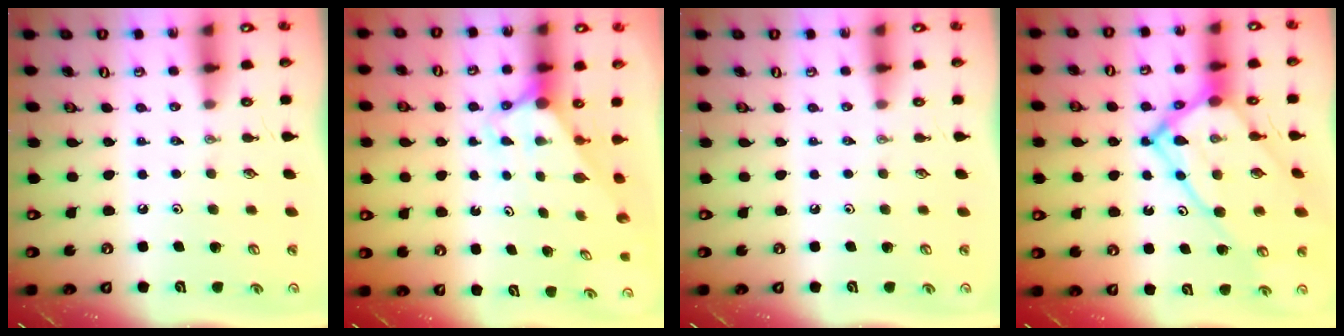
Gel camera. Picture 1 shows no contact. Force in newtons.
{"total": 2.9, "press": 2.9, "slide": 0.0}
{"total": 0.0}
{"total": 19.3, "press": 19.3, "slide": 1.8}